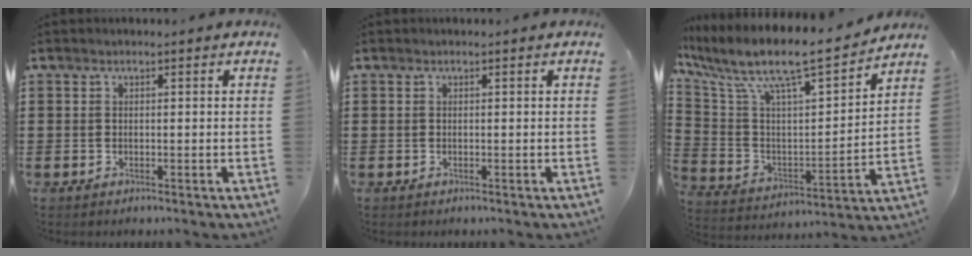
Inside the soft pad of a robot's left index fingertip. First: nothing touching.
{"total": 0.0}
{"total": 9.0, "force": [7.2, 1.5, 5.2], "torque": [-0.134, -0.058, 0.114]}